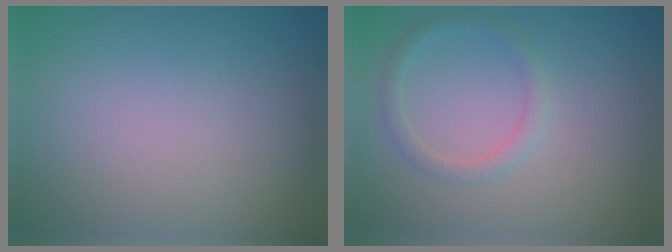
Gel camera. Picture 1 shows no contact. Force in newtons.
{"total": 1.3, "press": 1.3, "slide": 0.1}